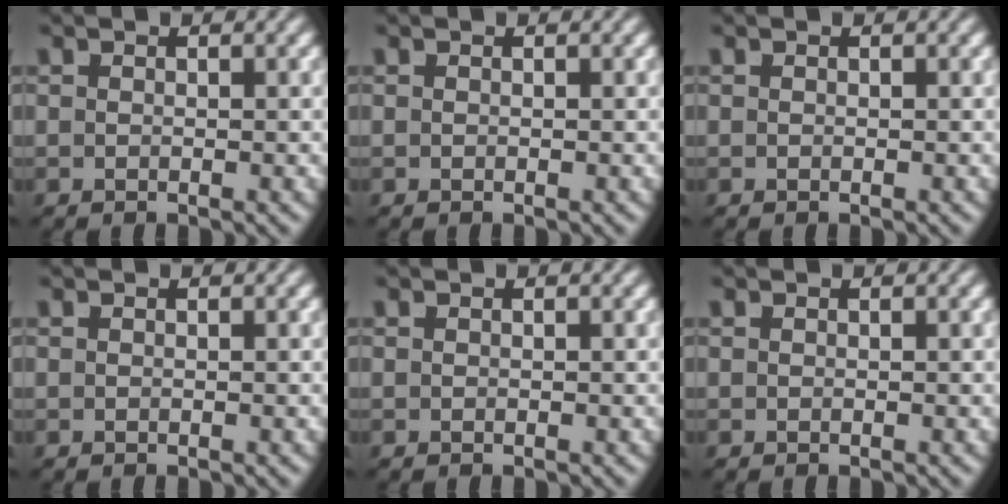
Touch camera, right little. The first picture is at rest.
{"total": 0.0}
{"total": 0.0}
{"total": 0.0}
{"total": 0.0}
{"total": 0.0}